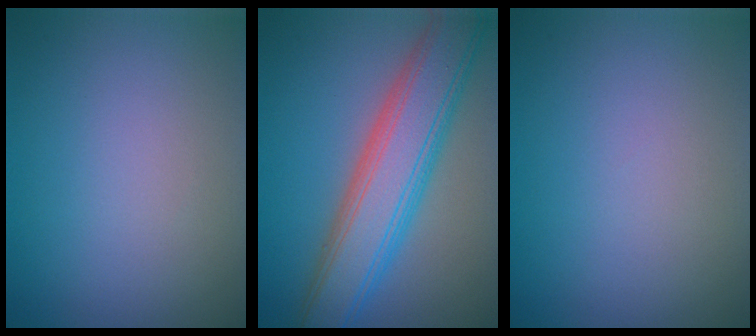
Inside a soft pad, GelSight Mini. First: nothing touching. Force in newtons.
{"total": 8.0, "press": 8.0, "slide": 0.4}
{"total": 0.0}